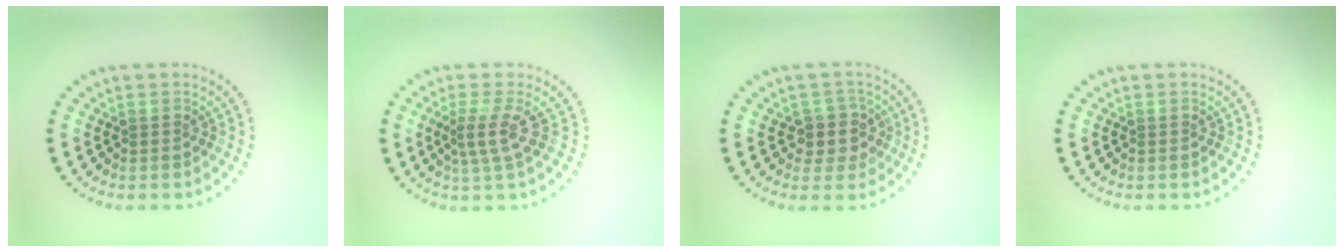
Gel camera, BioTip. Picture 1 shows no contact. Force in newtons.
{"total": 2.6, "press": 1.8, "slide": 1.9}
{"total": 2.9, "press": 2.4, "slide": 1.5}
{"total": 0.0}